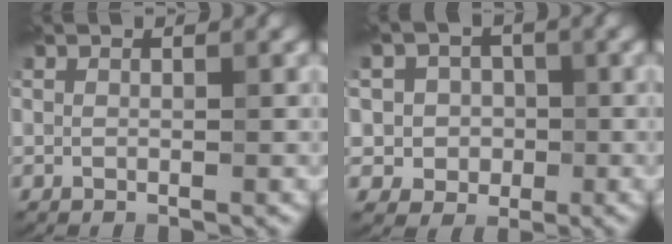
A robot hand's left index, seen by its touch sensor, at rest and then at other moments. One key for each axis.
{"total": 4.3, "fx": 0.2, "fy": 4.1, "fz": 1.2, "tx": -0.006, "ty": 0.014, "tz": -0.011}